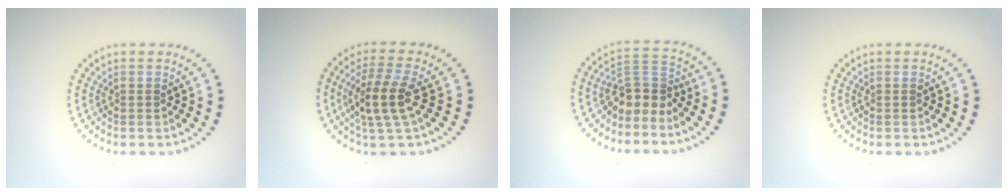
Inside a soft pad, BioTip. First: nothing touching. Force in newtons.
{"total": 4.1, "press": 3.6, "slide": 1.9}
{"total": 3.3, "press": 2.5, "slide": 2.2}
{"total": 0.0}